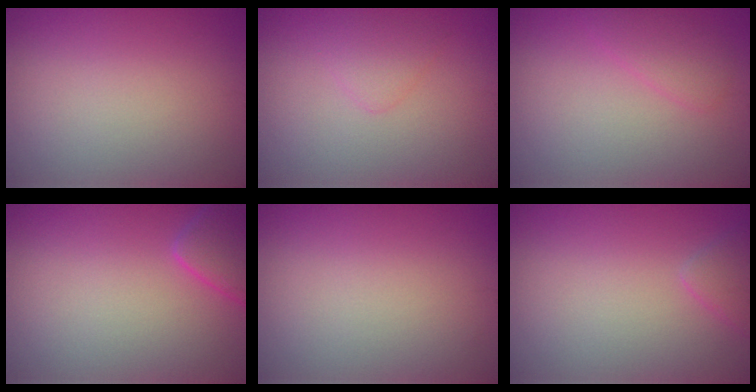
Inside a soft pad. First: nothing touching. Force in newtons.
{"total": 1.4, "press": 1.4, "slide": 0.1}
{"total": 1.6, "press": 1.6, "slide": 0.2}
{"total": 2.4, "press": 2.4, "slide": 0.3}
{"total": 0.0}
{"total": 1.4, "press": 1.4, "slide": 0.2}